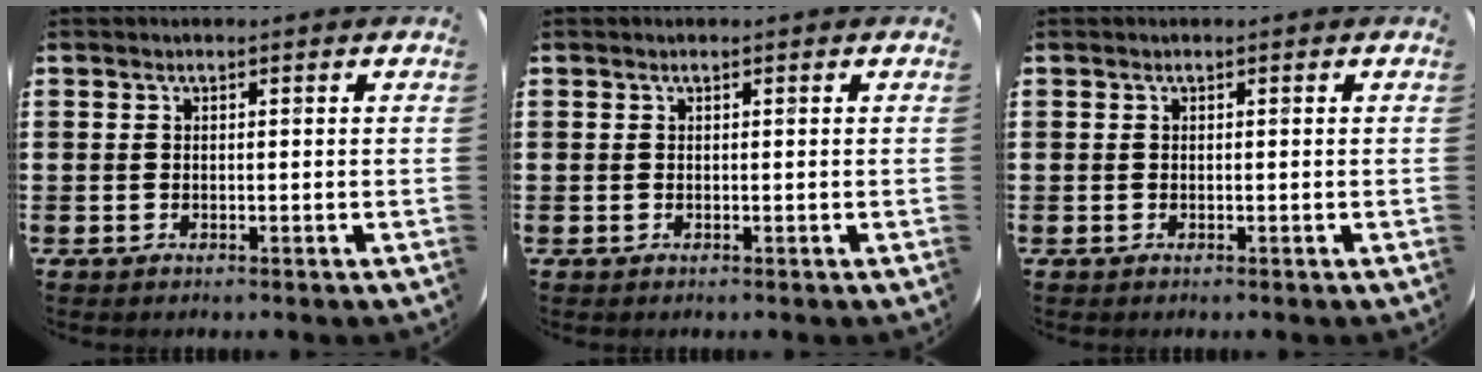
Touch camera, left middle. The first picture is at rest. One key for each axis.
{"total": 0.0}
{"total": 0.0}